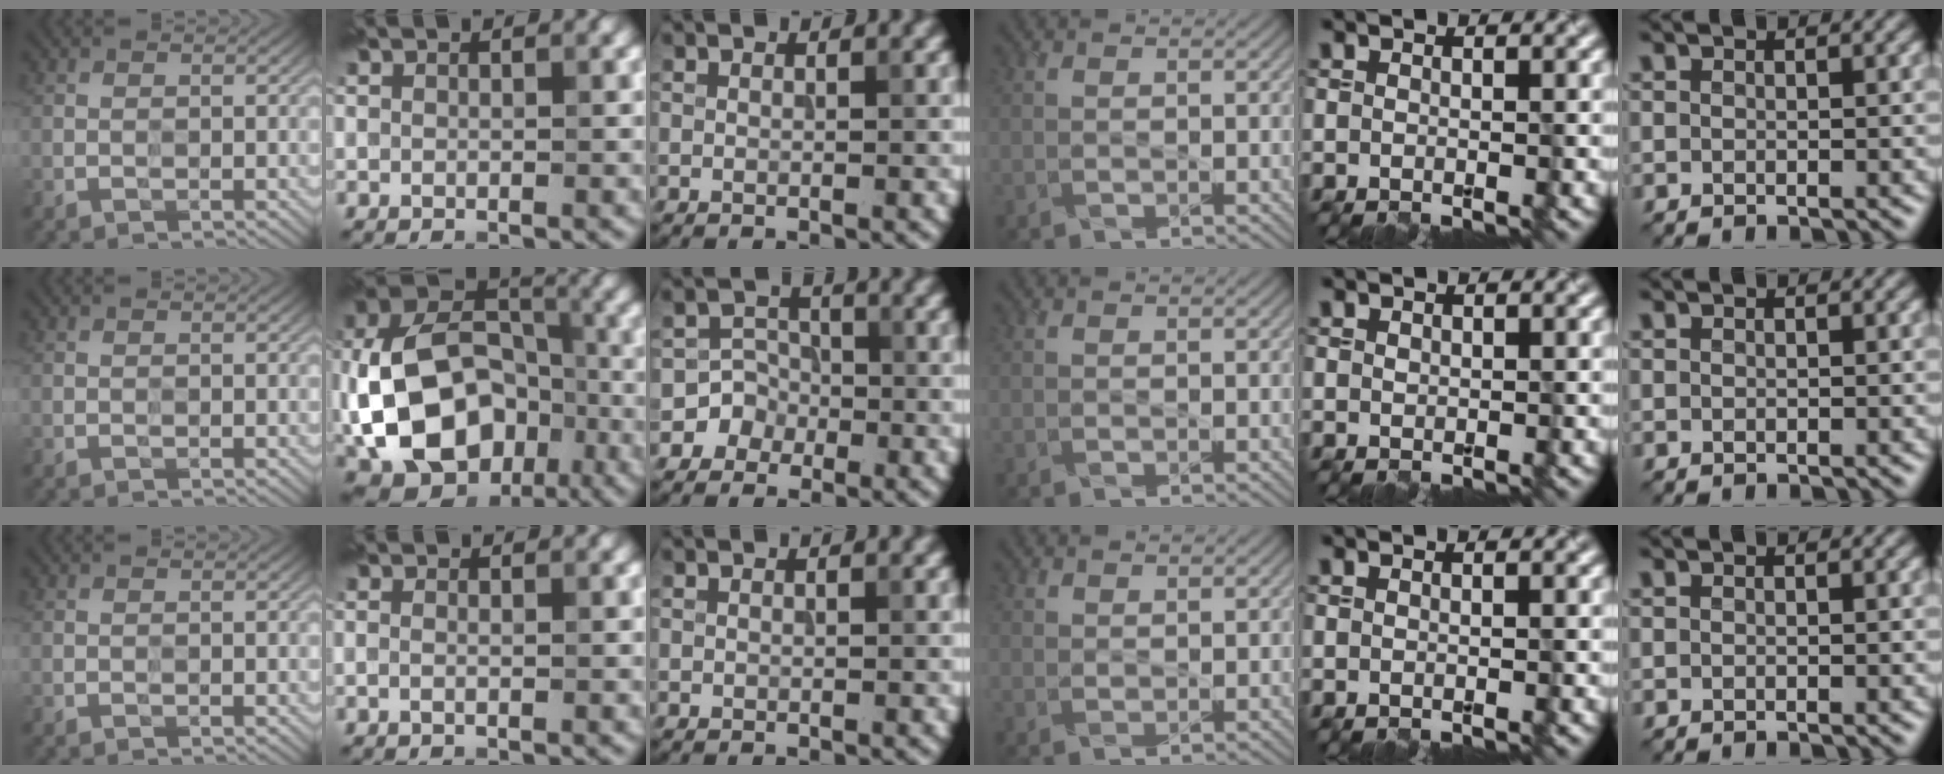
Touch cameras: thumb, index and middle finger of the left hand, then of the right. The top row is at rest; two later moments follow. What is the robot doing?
{"motion": "wipe", "object": "paper plate"}